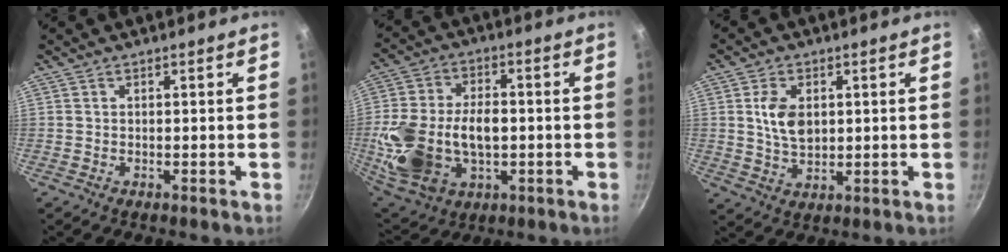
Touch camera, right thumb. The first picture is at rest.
{"total": 19.5, "force": [-2.0, 12.9, 14.4], "torque": [-0.275, 0.016, -0.022]}
{"total": 7.3, "force": [1.4, 4.8, 5.3], "torque": [-0.087, -0.011, 0.028]}